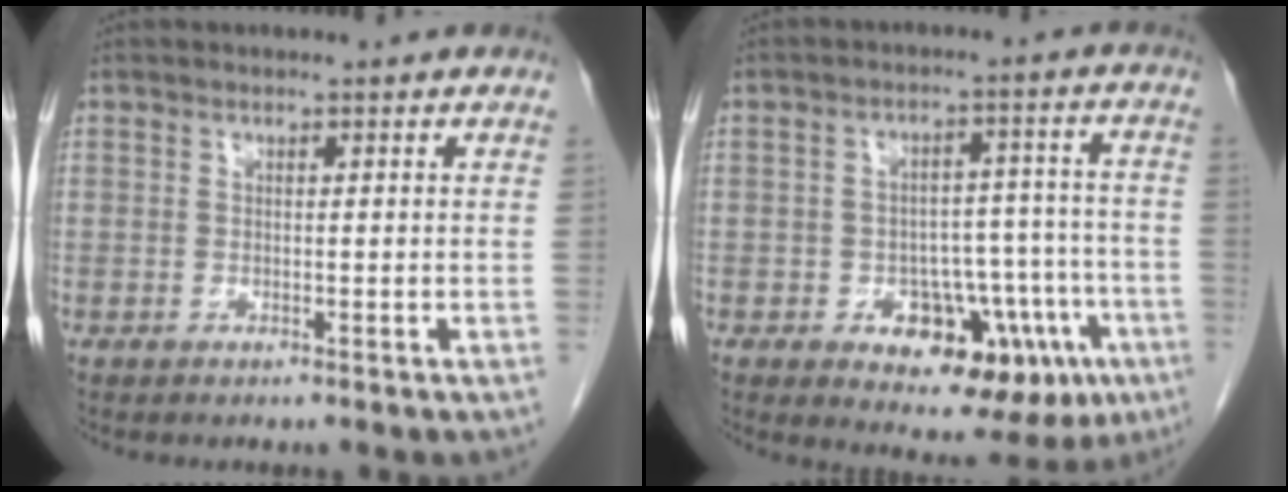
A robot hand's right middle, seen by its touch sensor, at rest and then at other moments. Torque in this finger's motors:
{"motor_torque": [1.32, -0.82, 0.17, 0.04]}